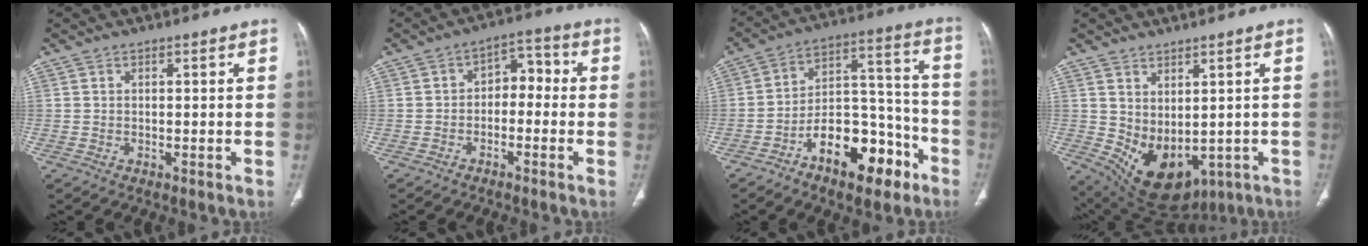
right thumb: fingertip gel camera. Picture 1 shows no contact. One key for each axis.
{"total": 6.2, "fx": -1.3, "fy": 4.3, "fz": 4.3, "tx": -0.038, "ty": 0.040, "tz": -0.034}
{"total": 17.3, "fx": -9.4, "fy": 8.7, "fz": 11.6, "tx": -0.141, "ty": 0.088, "tz": -0.149}
{"total": 11.9, "fx": -1.3, "fy": 7.6, "fz": 9.0, "tx": -0.128, "ty": -0.012, "tz": 0.019}